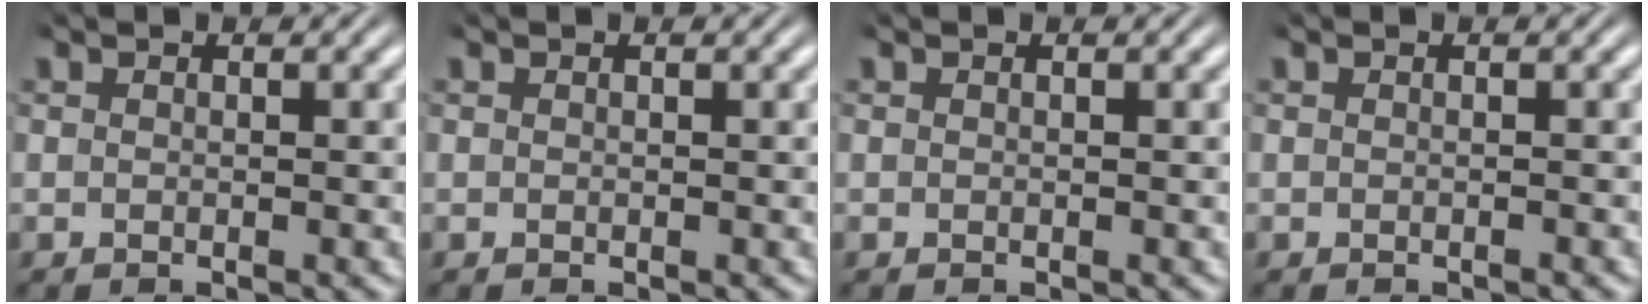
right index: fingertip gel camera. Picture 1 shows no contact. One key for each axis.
{"total": 0.0}
{"total": 0.0}
{"total": 0.0}